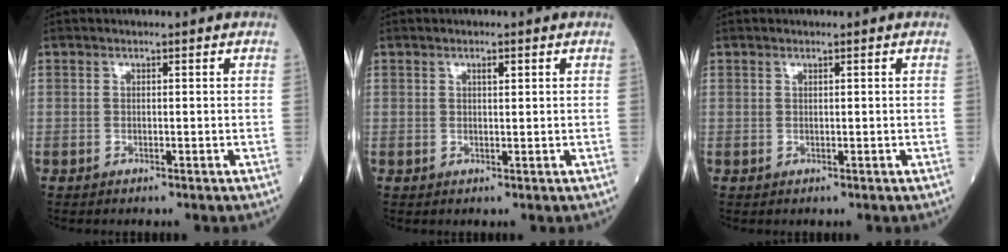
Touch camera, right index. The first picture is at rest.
{"total": 1.0, "force": [0.5, 0.2, 0.8], "torque": [-0.014, -0.001, 0.007]}
{"total": 0.0}